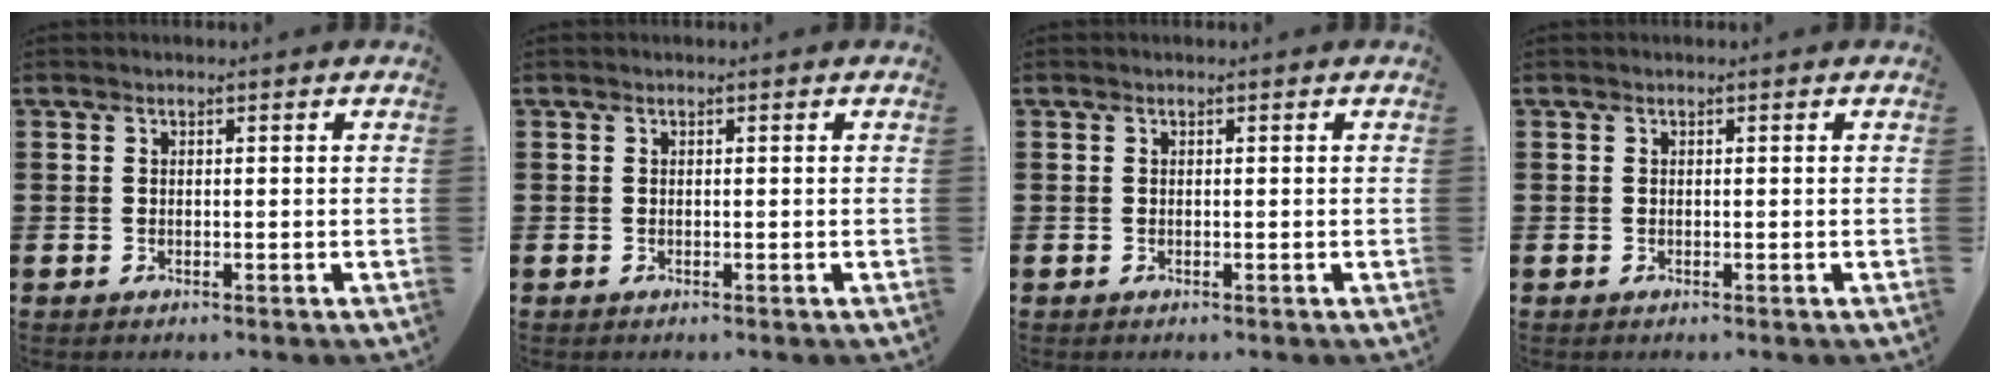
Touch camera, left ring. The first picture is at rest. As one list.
[{"total": 0.0}, {"total": 0.0}, {"total": 0.0}]